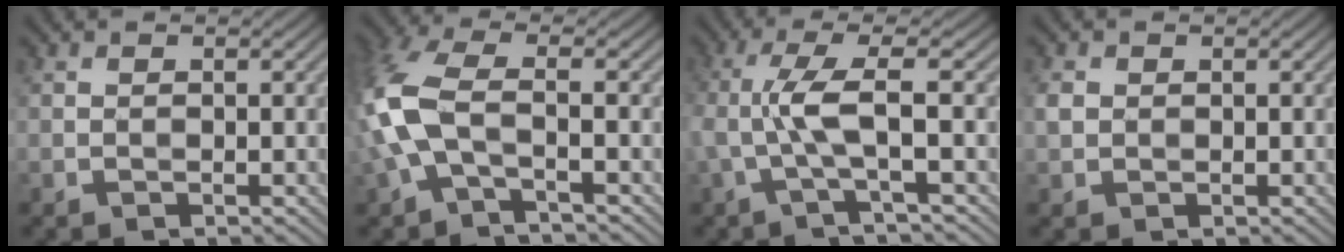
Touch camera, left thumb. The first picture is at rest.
{"total": 7.9, "force": [-1.7, 3.3, 7.0], "torque": [-0.183, 0.009, -0.052]}
{"total": 5.6, "force": [-0.7, 0.8, 5.5], "torque": [-0.117, 0.014, -0.027]}
{"total": 1.3, "force": [0.2, 1.2, 0.4], "torque": [-0.013, 0.000, 0.003]}